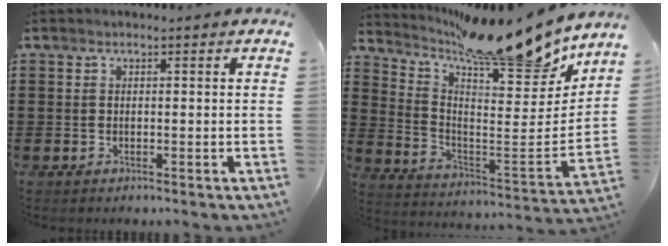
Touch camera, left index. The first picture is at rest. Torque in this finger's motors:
{"motor_torque": [2.14, 0.00, 0.34, 0.14]}